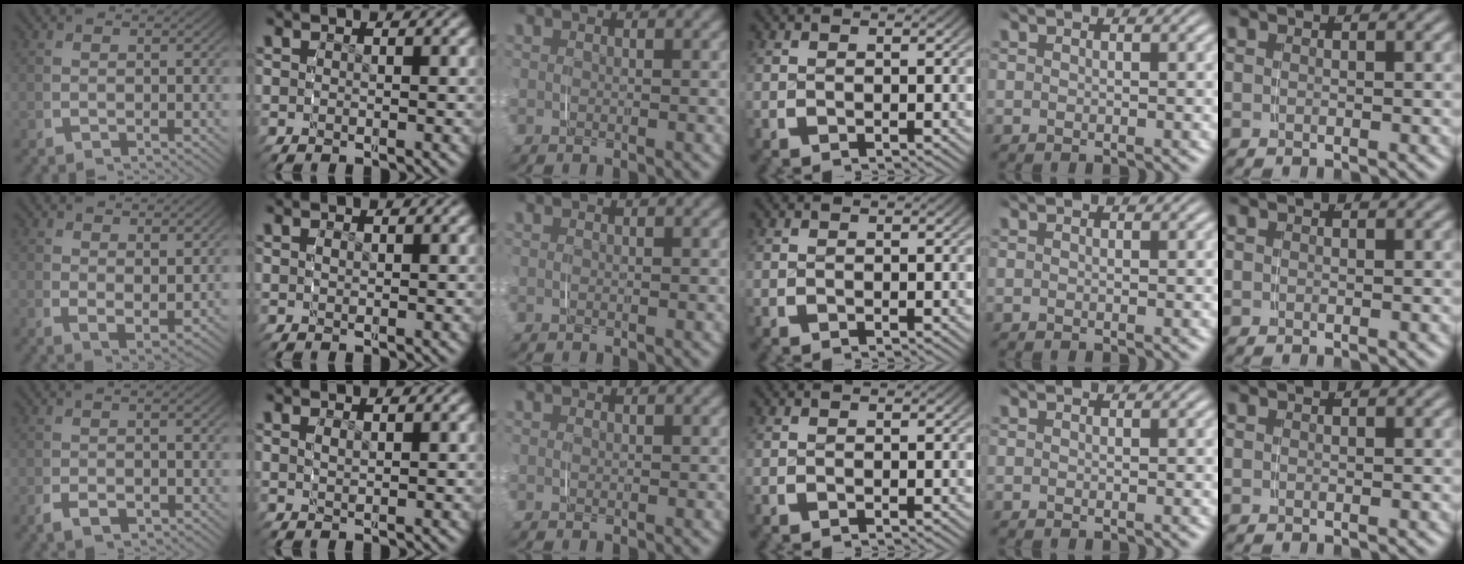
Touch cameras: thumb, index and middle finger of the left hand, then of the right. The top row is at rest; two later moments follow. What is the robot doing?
{"motion": "grasp_and_lifting", "object": "pen bag"}